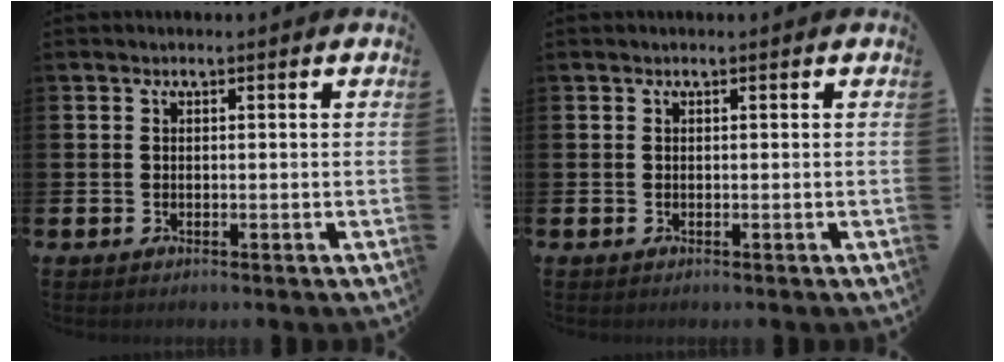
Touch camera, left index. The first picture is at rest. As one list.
[{"total": 0.0}]